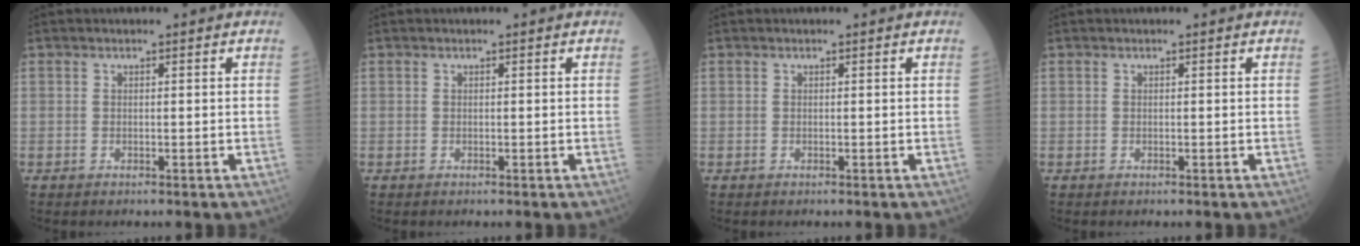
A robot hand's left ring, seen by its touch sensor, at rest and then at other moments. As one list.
[{"total": 0.0}, {"total": 0.0}, {"total": 0.0}]